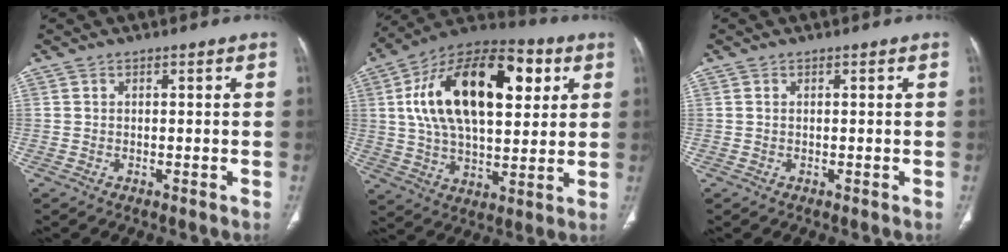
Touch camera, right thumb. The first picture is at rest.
{"total": 26.6, "force": [7.3, 13.8, 21.5], "torque": [-0.352, 0.009, 0.116]}
{"total": 0.0}